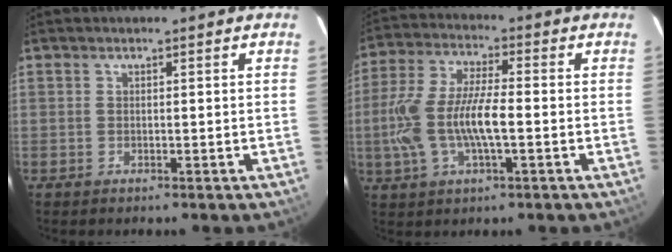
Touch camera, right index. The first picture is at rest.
{"total": 12.9, "force": [-2.3, 4.2, 12.0], "torque": [-0.257, 0.001, -0.045]}